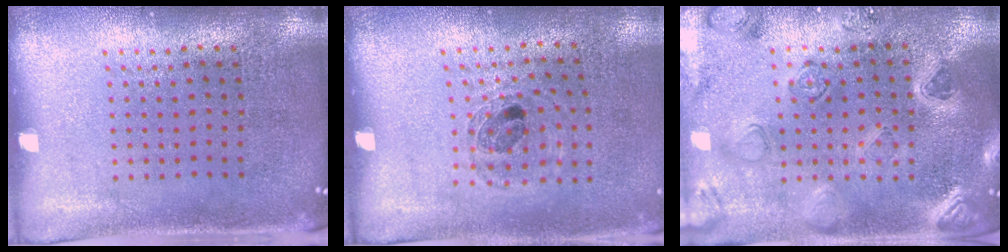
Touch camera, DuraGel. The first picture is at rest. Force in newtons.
{"total": 0.9, "press": 0.9, "slide": 0.2}
{"total": 2.3, "press": 2.3, "slide": 0.3}